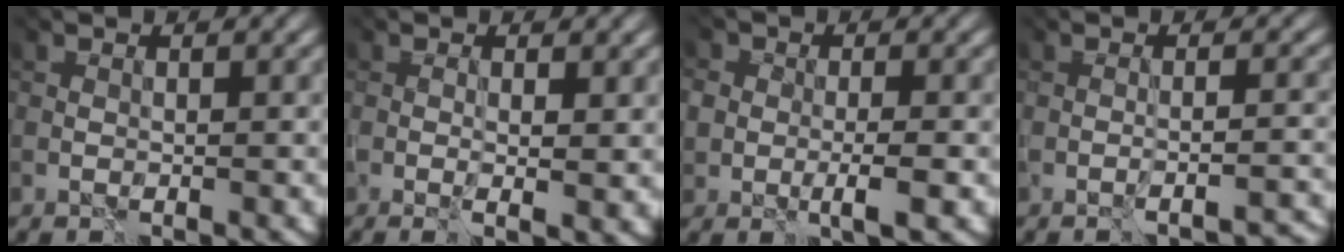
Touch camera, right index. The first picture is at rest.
{"total": 2.1, "force": [0.0, 0.5, 2.1], "torque": [-0.038, -0.009, 0.002]}
{"total": 2.5, "force": [-0.3, 1.6, 1.9], "torque": [-0.033, -0.007, -0.008]}
{"total": 2.5, "force": [-2.1, -0.4, 1.4], "torque": [-0.015, -0.005, -0.029]}